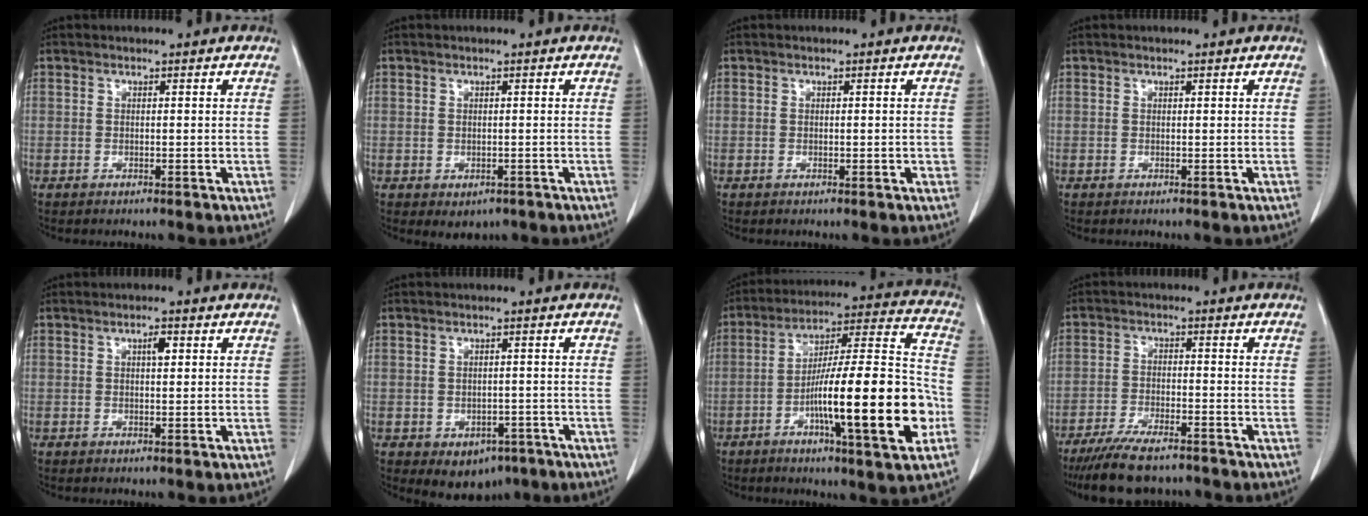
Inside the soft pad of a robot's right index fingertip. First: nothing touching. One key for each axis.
{"total": 2.4, "fx": -1.0, "fy": 1.9, "fz": 1.1, "tx": -0.009, "ty": 0.000, "tz": -0.002}
{"total": 1.1, "fx": -0.2, "fy": 0.6, "fz": 0.9, "tx": -0.014, "ty": 0.002, "tz": 0.000}
{"total": 0.0}
{"total": 1.7, "fx": 0.6, "fy": 0.5, "fz": 1.5, "tx": -0.025, "ty": 0.001, "tz": 0.009}
{"total": 5.5, "fx": -2.9, "fy": 4.0, "fz": 2.3, "tx": -0.019, "ty": 0.004, "tz": -0.027}
{"total": 21.5, "fx": -6.3, "fy": 1.9, "fz": 20.5, "tx": -0.305, "ty": 0.005, "tz": -0.096}
{"total": 9.8, "fx": -8.0, "fy": 2.3, "fz": 5.1, "tx": -0.086, "ty": -0.020, "tz": -0.128}